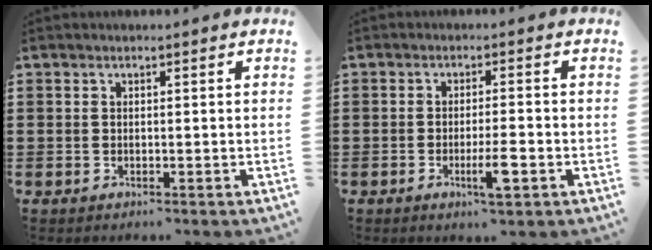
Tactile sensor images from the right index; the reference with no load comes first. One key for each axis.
{"total": 4.5, "fx": -1.9, "fy": 0.4, "fz": 4.1, "tx": -0.071, "ty": -0.011, "tz": -0.033}